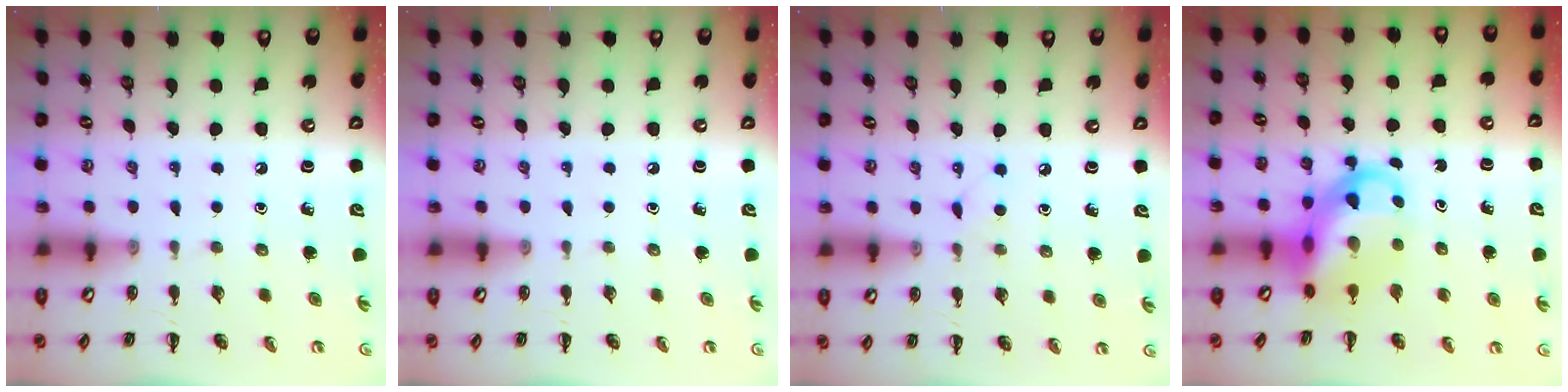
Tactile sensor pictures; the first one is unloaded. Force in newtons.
{"total": 0.0}
{"total": 2.9, "press": 2.8, "slide": 1.0}
{"total": 11.3, "press": 10.8, "slide": 3.1}